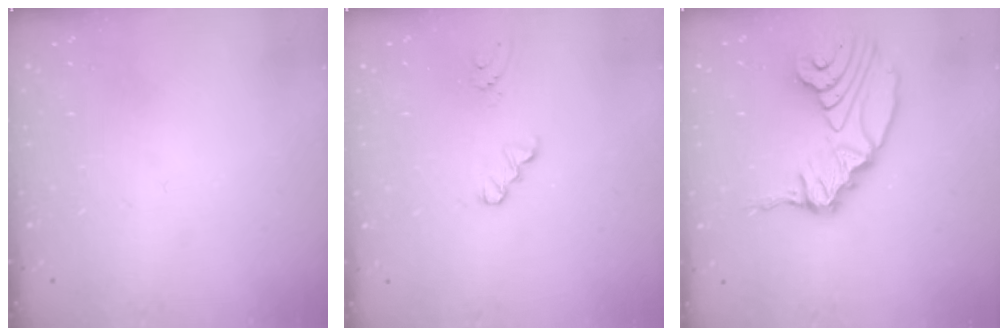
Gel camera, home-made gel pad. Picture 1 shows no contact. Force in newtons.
{"total": 0.0}
{"total": 16.4, "press": 15.6, "slide": 5.2}